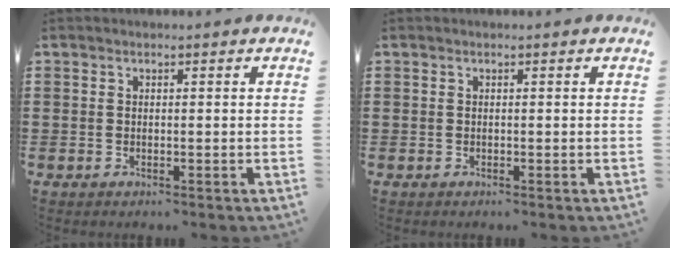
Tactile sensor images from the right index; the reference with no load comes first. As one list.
[{"total": 0.0}]